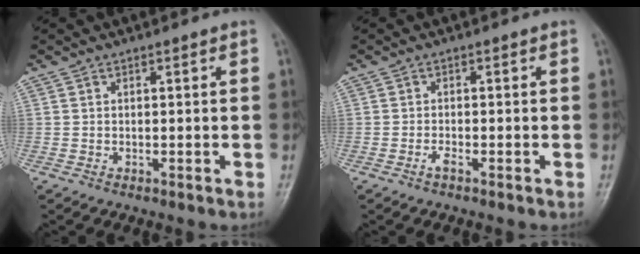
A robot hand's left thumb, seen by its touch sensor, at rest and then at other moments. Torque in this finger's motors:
{"motor_torque": [-0.04, 0.03, 0.06, 0.00, 0.00]}